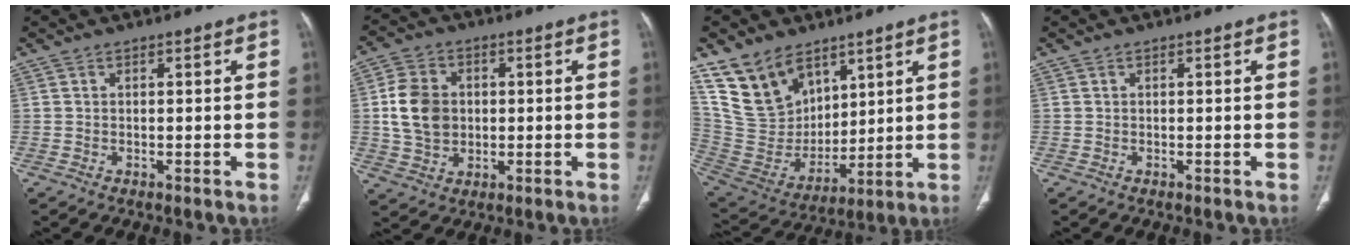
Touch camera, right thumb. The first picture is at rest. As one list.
[{"total": 9.7, "force": [0.8, 7.8, 5.8], "torque": [-0.091, 0.003, 0.016]}, {"total": 16.6, "force": [10.4, 10.6, 7.2], "torque": [-0.105, -0.048, 0.226]}, {"total": 0.0}]